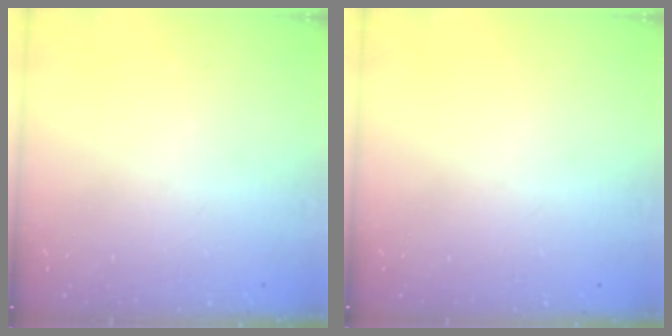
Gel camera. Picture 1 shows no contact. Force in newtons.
{"total": 0.0}